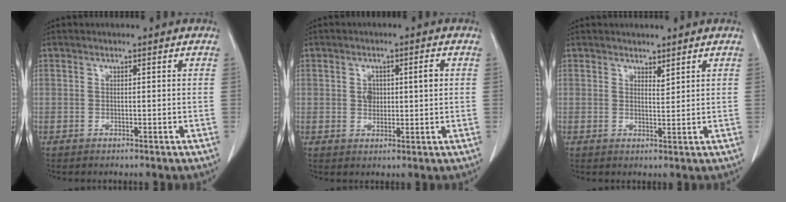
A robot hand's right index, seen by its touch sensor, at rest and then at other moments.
{"total": 3.9, "force": [0.7, 2.1, 3.2], "torque": [-0.055, 0.012, 0.020]}
{"total": 1.5, "force": [1.3, 0.5, 0.6], "torque": [-0.011, -0.006, 0.023]}